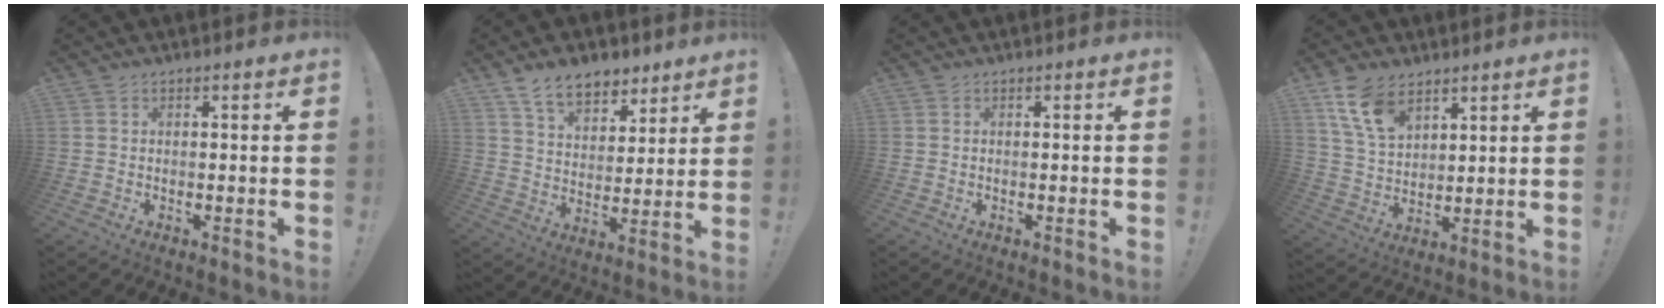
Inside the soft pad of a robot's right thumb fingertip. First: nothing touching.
{"total": 12.0, "force": [8.5, 6.9, 4.9], "torque": [-0.077, -0.053, 0.161]}
{"total": 0.0}
{"total": 11.7, "force": [7.2, 6.8, 6.3], "torque": [-0.120, -0.026, 0.142]}